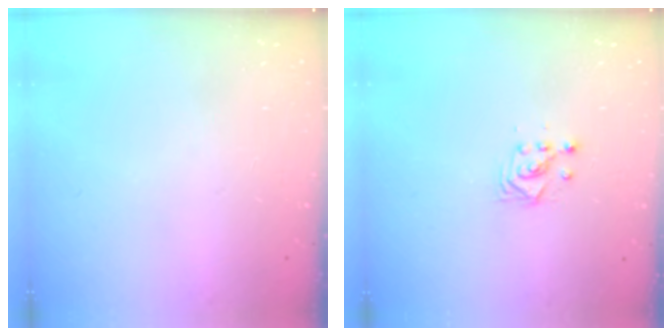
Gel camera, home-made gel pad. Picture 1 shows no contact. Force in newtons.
{"total": 3.0, "press": 3.0, "slide": 0.1}